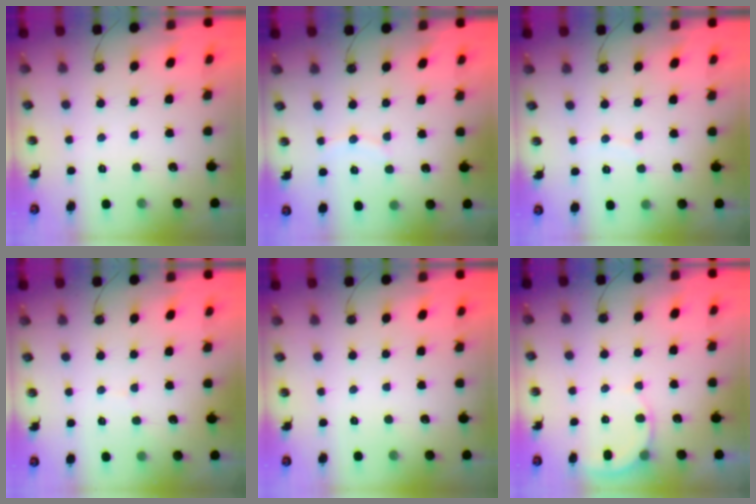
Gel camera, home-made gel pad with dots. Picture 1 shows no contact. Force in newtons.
{"total": 5.3, "press": 5.1, "slide": 1.6}
{"total": 2.8, "press": 2.8, "slide": 0.4}
{"total": 4.1, "press": 4.0, "slide": 1.0}
{"total": 0.0}
{"total": 4.6, "press": 4.6, "slide": 0.4}